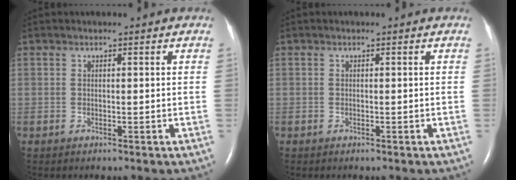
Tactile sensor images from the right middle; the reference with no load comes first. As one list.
[{"total": 0.0}]